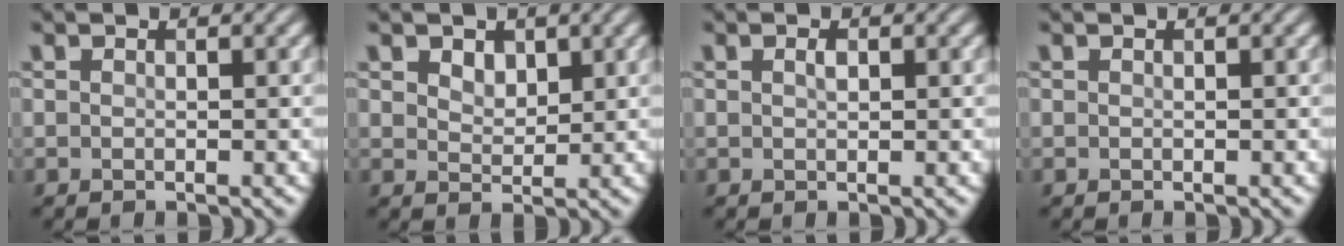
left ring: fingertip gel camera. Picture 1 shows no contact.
{"total": 1.9, "force": [1.2, 1.2, 0.9], "torque": [-0.019, -0.006, 0.019]}
{"total": 0.8, "force": [0.4, 0.3, 0.6], "torque": [-0.014, 0.001, 0.007]}
{"total": 0.0}